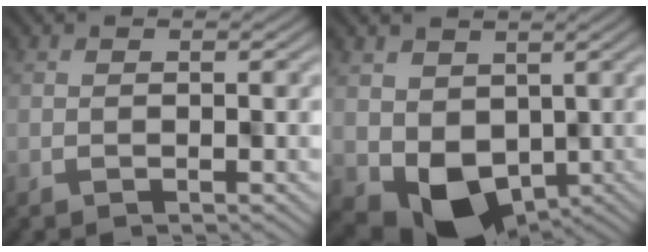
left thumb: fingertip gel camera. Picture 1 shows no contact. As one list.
[{"total": 8.5, "force": [-0.4, 7.1, 4.8], "torque": [-0.080, -0.045, 0.013]}]